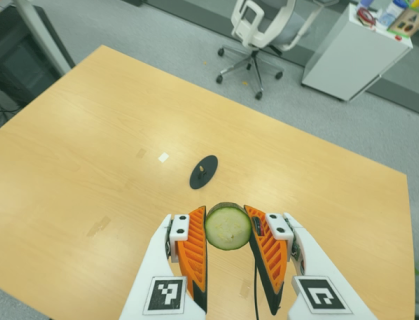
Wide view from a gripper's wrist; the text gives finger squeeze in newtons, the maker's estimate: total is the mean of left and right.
{"total": 7.6, "left": 7.0, "right": 8.2}